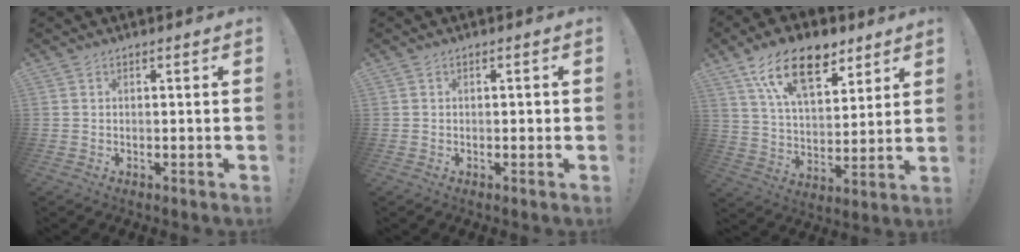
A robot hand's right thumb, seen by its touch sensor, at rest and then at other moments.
{"total": 1.1, "force": [-0.4, 0.9, 0.5], "torque": [-0.009, 0.005, -0.008]}
{"total": 18.0, "force": [10.6, 9.4, 11.0], "torque": [-0.183, -0.050, 0.191]}